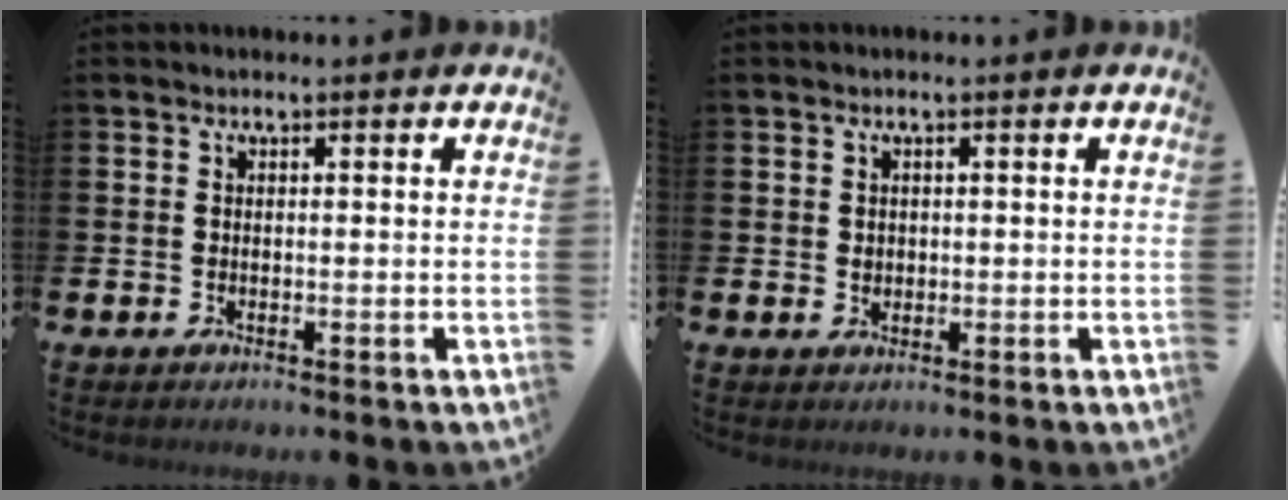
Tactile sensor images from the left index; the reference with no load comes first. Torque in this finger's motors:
{"motor_torque": [0.09, 0.10, 0.00, 0.02]}